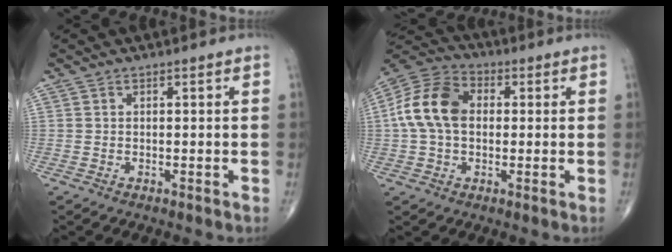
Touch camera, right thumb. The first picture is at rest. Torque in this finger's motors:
{"motor_torque": [0.50, 2.00, 1.06, -0.17, 0.12]}